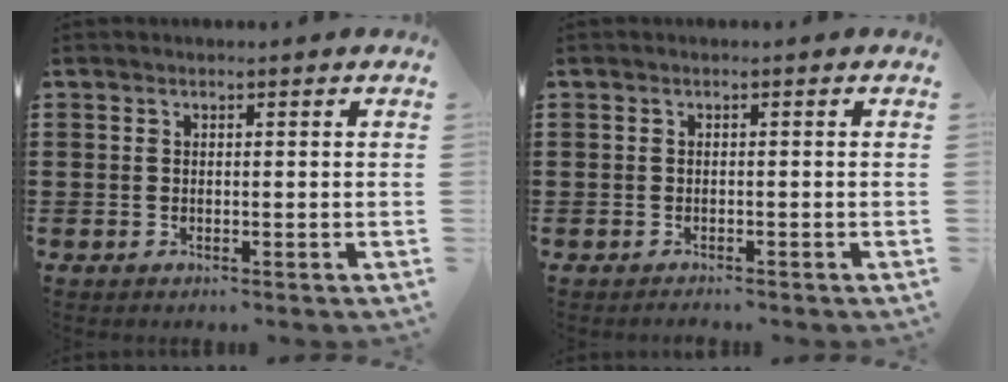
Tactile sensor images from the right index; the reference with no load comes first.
{"total": 0.7, "force": [-0.7, 0.2, -0.1], "torque": [0.001, 0.002, -0.015]}